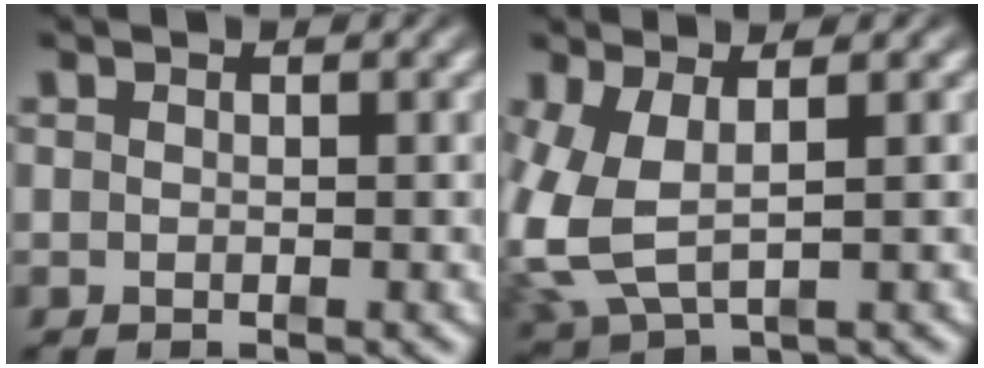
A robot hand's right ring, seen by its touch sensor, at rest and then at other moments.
{"total": 6.9, "force": [0.0, 5.2, 4.5], "torque": [-0.136, -0.021, 0.011]}